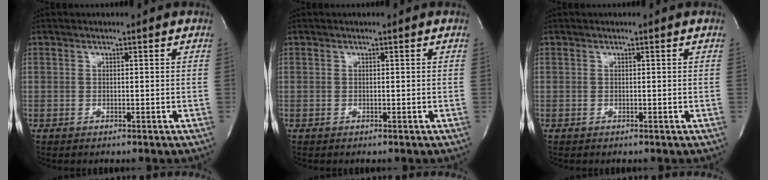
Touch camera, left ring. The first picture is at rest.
{"total": 0.0}
{"total": 0.0}